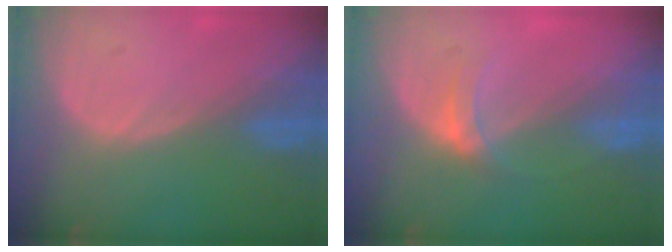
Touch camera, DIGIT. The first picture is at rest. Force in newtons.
{"total": 3.2, "press": 2.8, "slide": 1.6}